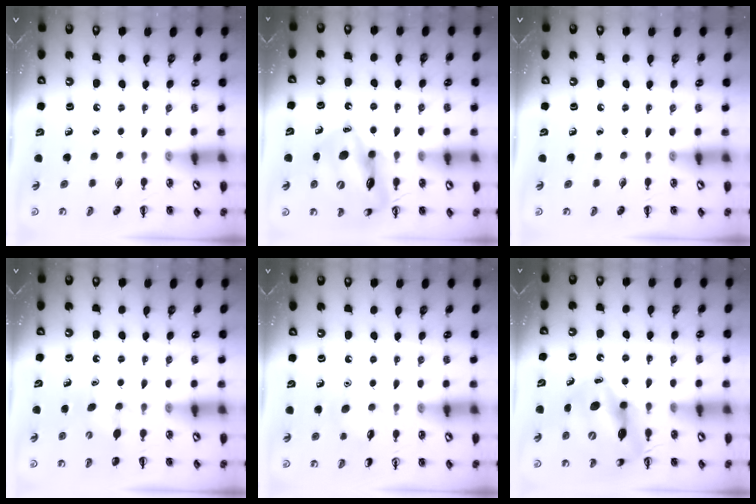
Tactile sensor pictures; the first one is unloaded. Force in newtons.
{"total": 16.5, "press": 16.2, "slide": 2.7}
{"total": 0.0}
{"total": 4.3, "press": 4.3, "slide": 0.8}
{"total": 5.4, "press": 5.2, "slide": 1.5}
{"total": 14.7, "press": 14.0, "slide": 4.5}